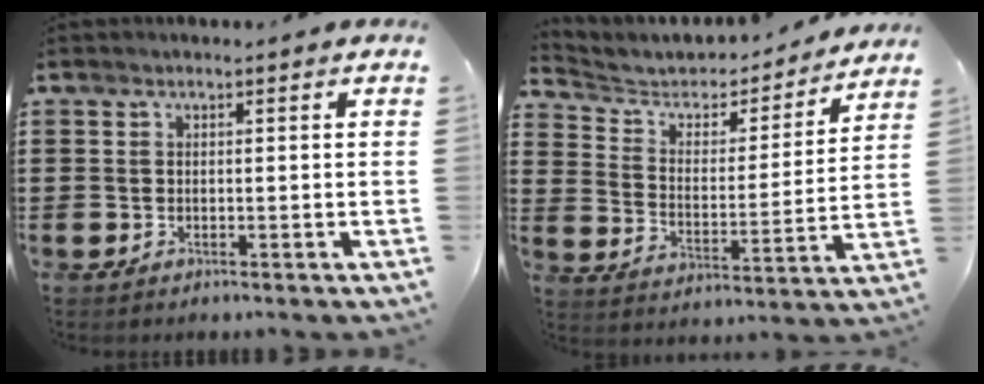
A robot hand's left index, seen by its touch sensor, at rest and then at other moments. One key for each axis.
{"total": 4.2, "fx": 3.7, "fy": 1.9, "fz": 0.9, "tx": -0.044, "ty": -0.029, "tz": 0.055}